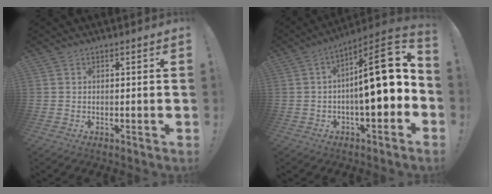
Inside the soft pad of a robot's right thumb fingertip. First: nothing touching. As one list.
[{"total": 18.4, "force": [0.4, 5.9, 17.4], "torque": [-0.237, 0.001, 0.004]}]